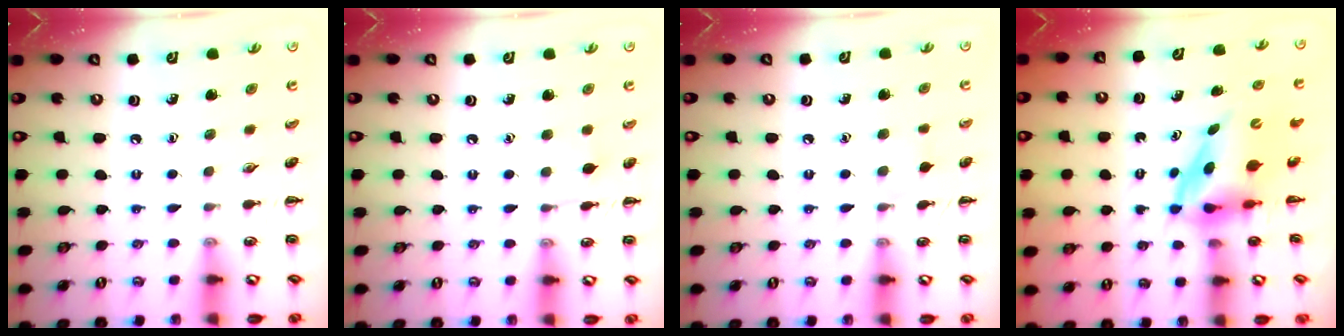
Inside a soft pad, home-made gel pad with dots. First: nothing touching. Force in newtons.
{"total": 4.1, "press": 3.9, "slide": 1.3}
{"total": 5.2, "press": 4.9, "slide": 1.6}
{"total": 3.9, "press": 3.8, "slide": 0.8}